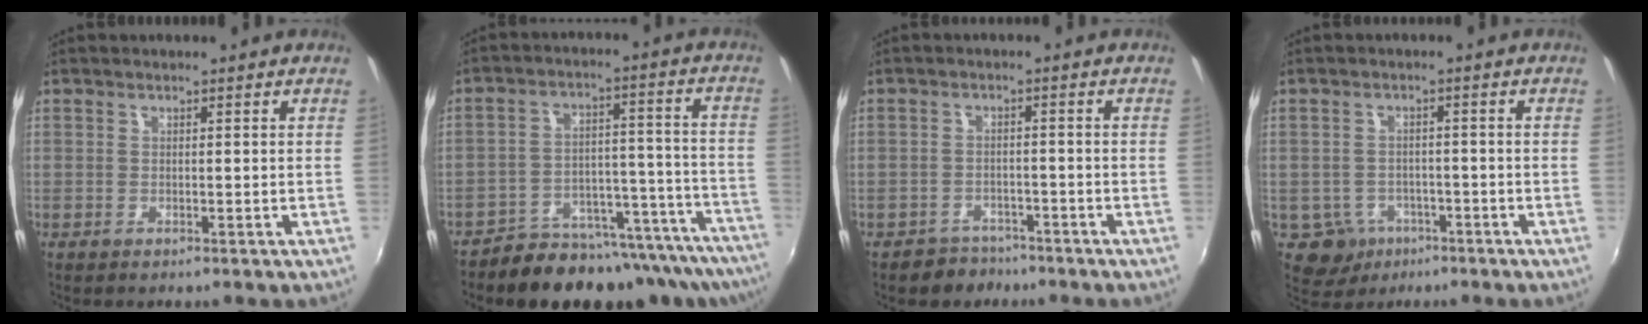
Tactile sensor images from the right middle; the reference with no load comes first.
{"total": 20.0, "force": [-17.6, 6.4, 6.9], "torque": [-0.107, 0.018, -0.223]}
{"total": 4.3, "force": [-3.4, 2.7, 0.0], "torque": [-0.012, 0.010, -0.054]}
{"total": 6.0, "force": [-3.0, 5.0, 1.4], "torque": [-0.041, 0.001, -0.036]}